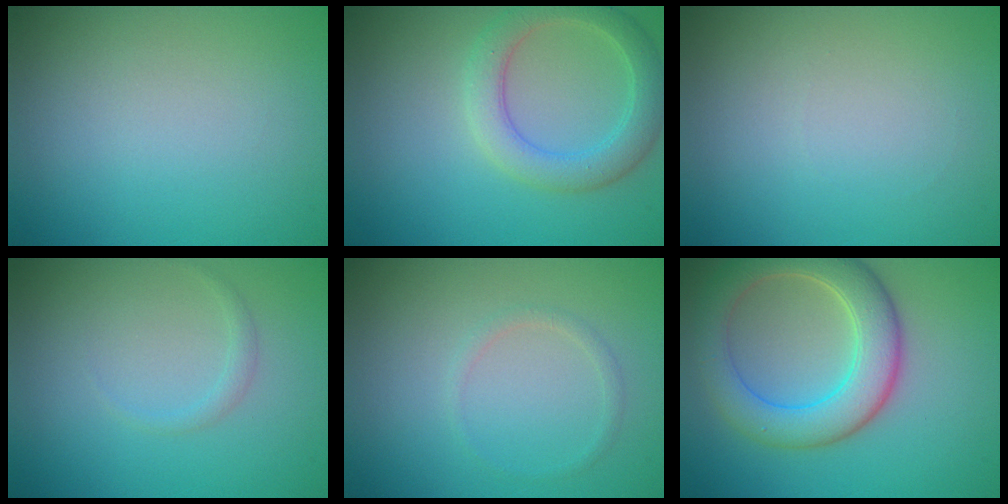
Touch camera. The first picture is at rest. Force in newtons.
{"total": 4.0, "press": 3.9, "slide": 0.4}
{"total": 0.0}
{"total": 0.8, "press": 0.8, "slide": 0.1}
{"total": 0.9, "press": 0.9, "slide": 0.1}
{"total": 6.6, "press": 6.6, "slide": 0.3}